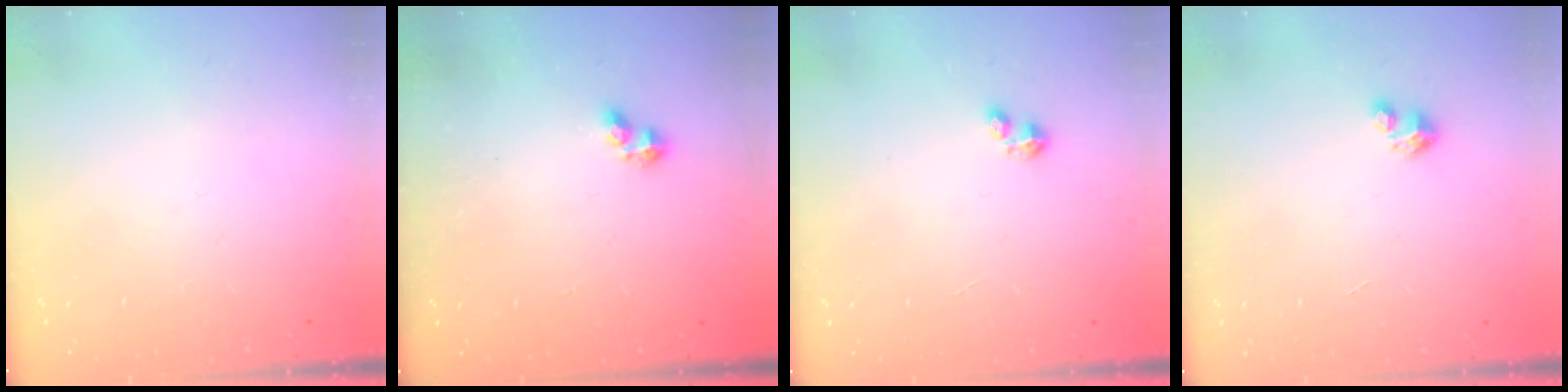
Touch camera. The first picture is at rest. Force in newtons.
{"total": 1.8, "press": 1.7, "slide": 0.5}
{"total": 2.4, "press": 2.4, "slide": 0.3}
{"total": 1.7, "press": 1.7, "slide": 0.1}